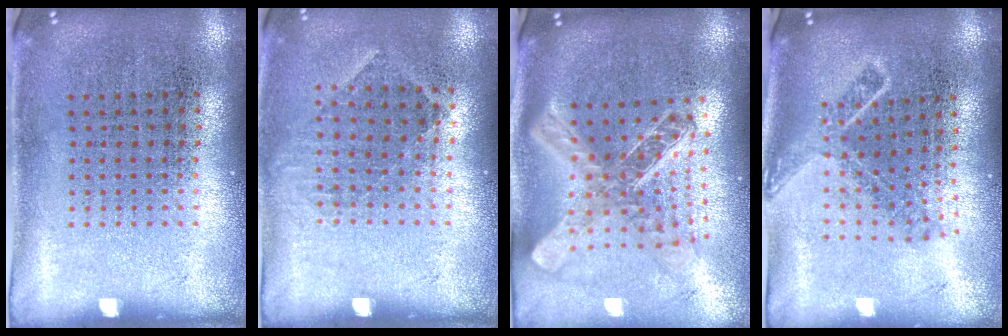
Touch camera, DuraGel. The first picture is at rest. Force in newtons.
{"total": 0.8, "press": 0.7, "slide": 0.4}
{"total": 2.6, "press": 2.0, "slide": 1.6}
{"total": 1.7, "press": 1.2, "slide": 1.1}